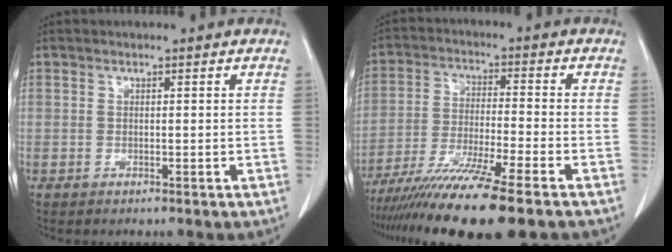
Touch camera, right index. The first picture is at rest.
{"total": 14.4, "force": [-10.8, -0.9, 9.4], "torque": [-0.173, -0.044, -0.183]}